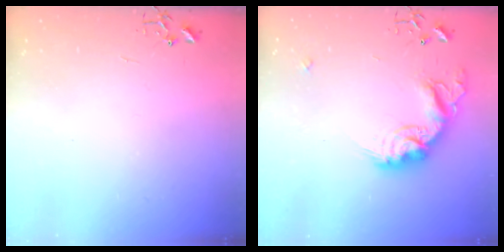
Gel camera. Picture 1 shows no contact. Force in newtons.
{"total": 17.9, "press": 17.8, "slide": 1.1}